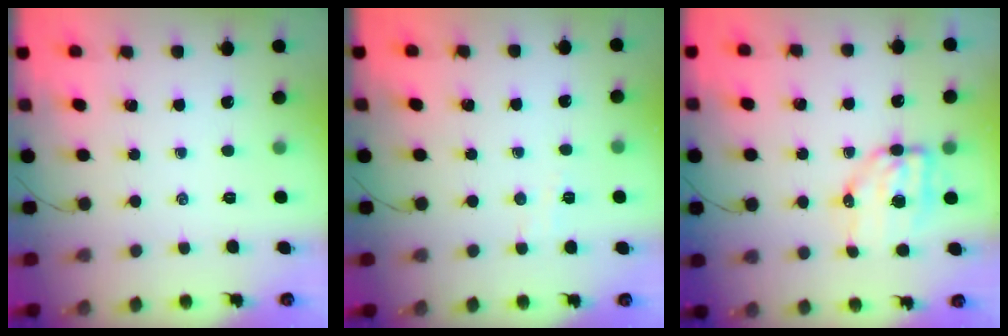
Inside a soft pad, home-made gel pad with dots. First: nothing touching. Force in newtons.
{"total": 2.9, "press": 2.7, "slide": 1.0}
{"total": 6.8, "press": 6.6, "slide": 1.4}